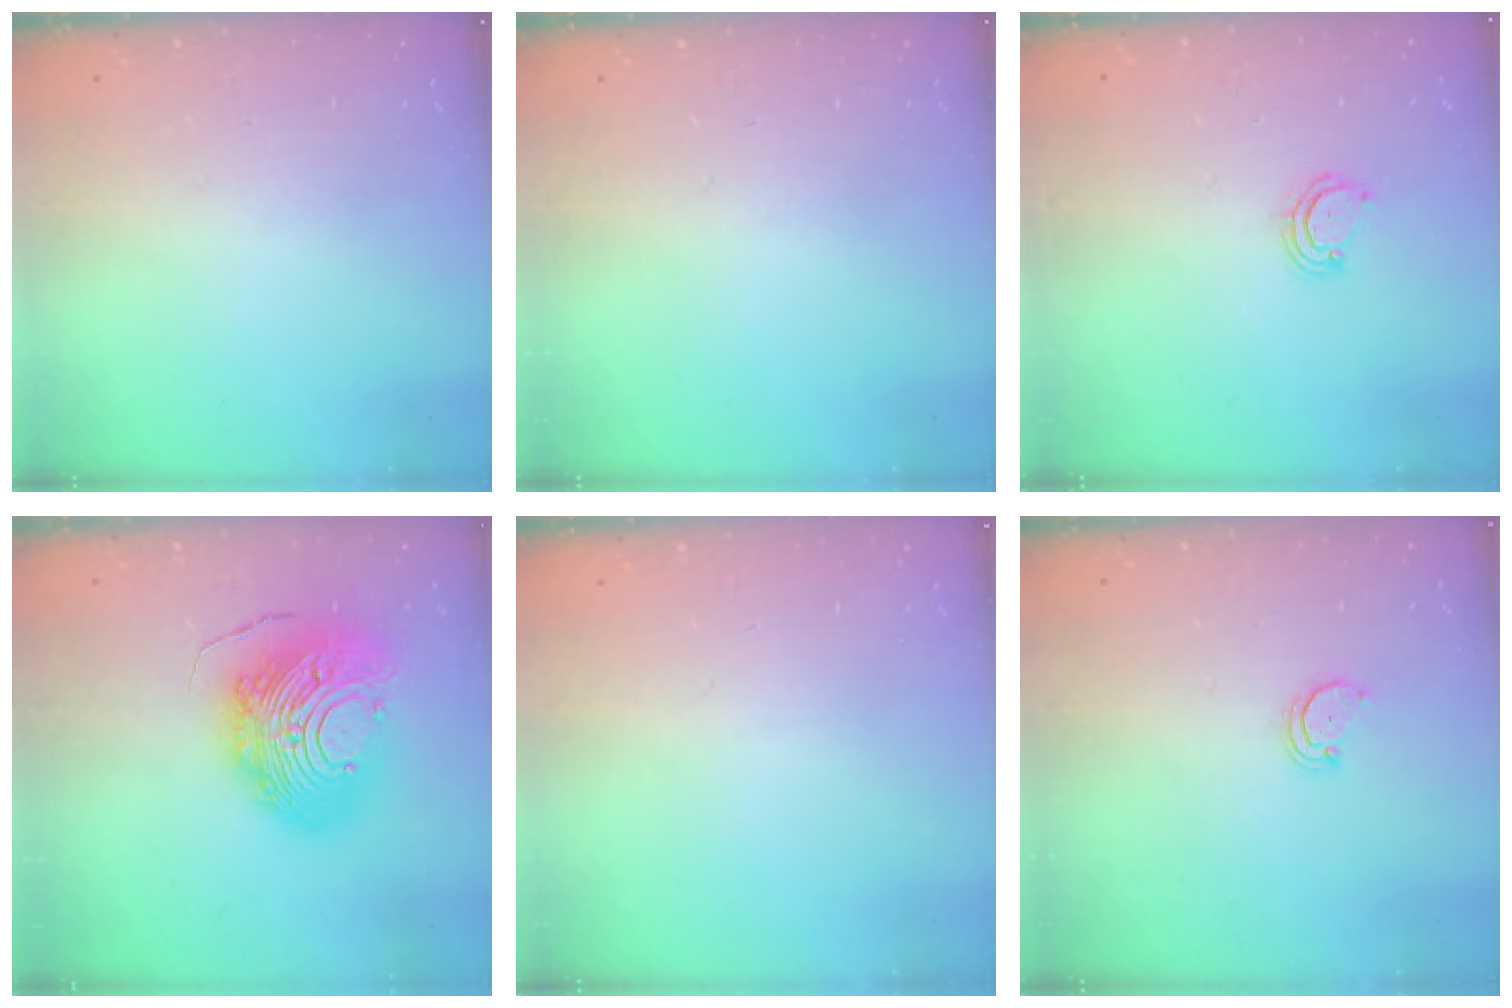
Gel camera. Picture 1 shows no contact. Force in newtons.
{"total": 0.0}
{"total": 4.6, "press": 4.6, "slide": 0.4}
{"total": 20.9, "press": 20.8, "slide": 2.0}
{"total": 0.0}
{"total": 1.5, "press": 1.5, "slide": 0.2}